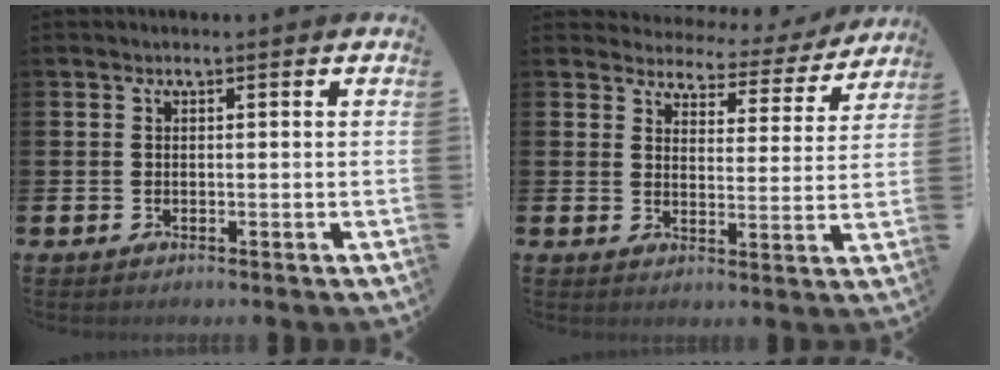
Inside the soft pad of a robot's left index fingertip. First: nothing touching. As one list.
[{"total": 3.9, "force": [3.8, 1.2, 0.2], "torque": [-0.011, -0.041, 0.057]}]